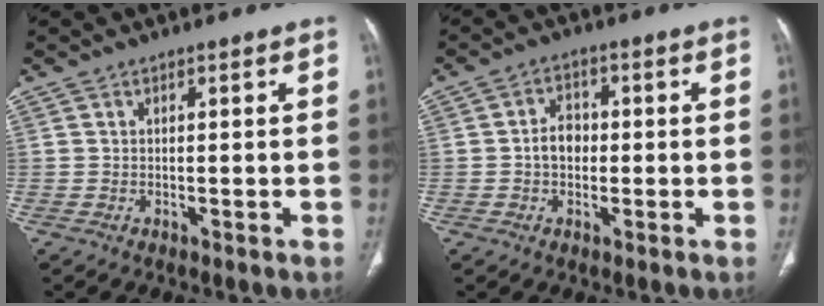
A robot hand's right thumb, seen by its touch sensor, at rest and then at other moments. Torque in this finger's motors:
{"motor_torque": [0.48, 1.36, 0.62, -0.41, 0.00]}